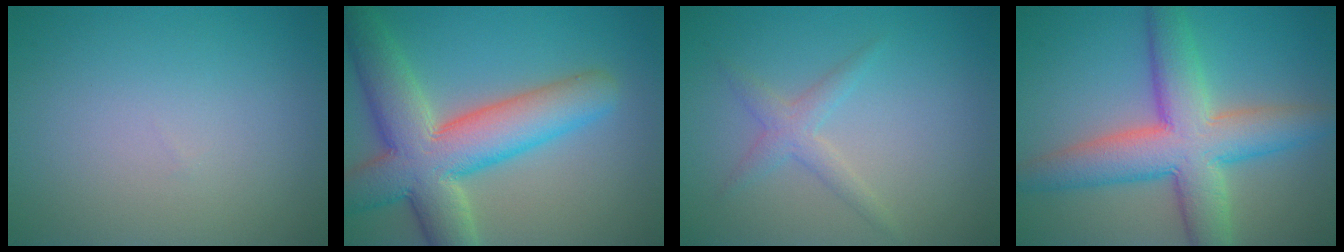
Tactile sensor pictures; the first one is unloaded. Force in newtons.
{"total": 10.3, "press": 10.2, "slide": 0.7}
{"total": 1.9, "press": 1.9, "slide": 0.1}
{"total": 8.4, "press": 8.4, "slide": 0.4}